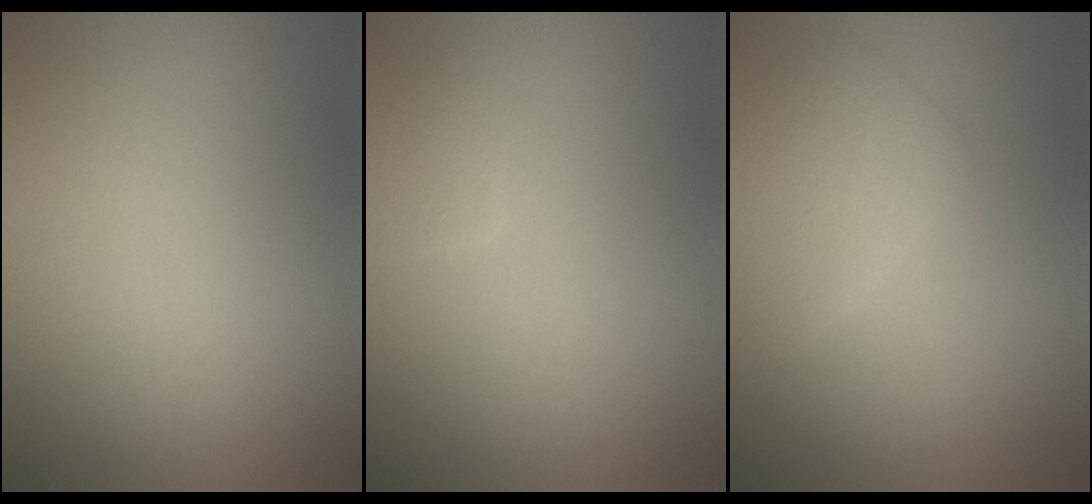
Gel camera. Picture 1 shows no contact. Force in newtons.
{"total": 1.0, "press": 1.0, "slide": 0.0}
{"total": 2.8, "press": 2.8, "slide": 0.2}